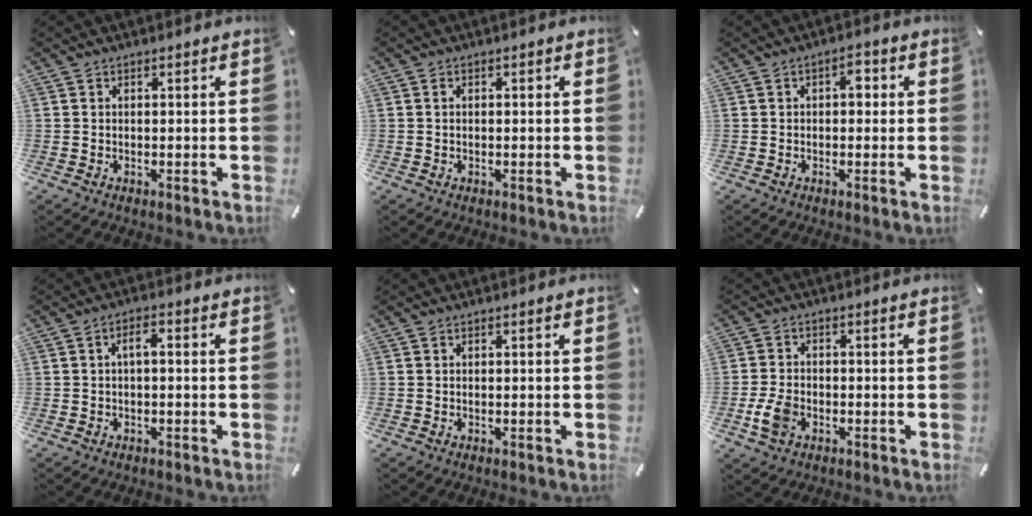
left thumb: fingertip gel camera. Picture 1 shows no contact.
{"total": 0.8, "force": [-0.1, 0.7, 0.4], "torque": [-0.012, 0.004, -0.002]}
{"total": 3.2, "force": [0.3, 1.9, 2.6], "torque": [-0.038, 0.008, -0.004]}
{"total": 2.8, "force": [-0.2, 1.1, 2.6], "torque": [-0.050, 0.011, -0.007]}
{"total": 0.0}
{"total": 5.5, "force": [-2.0, 3.7, 3.5], "torque": [-0.082, 0.003, -0.039]}